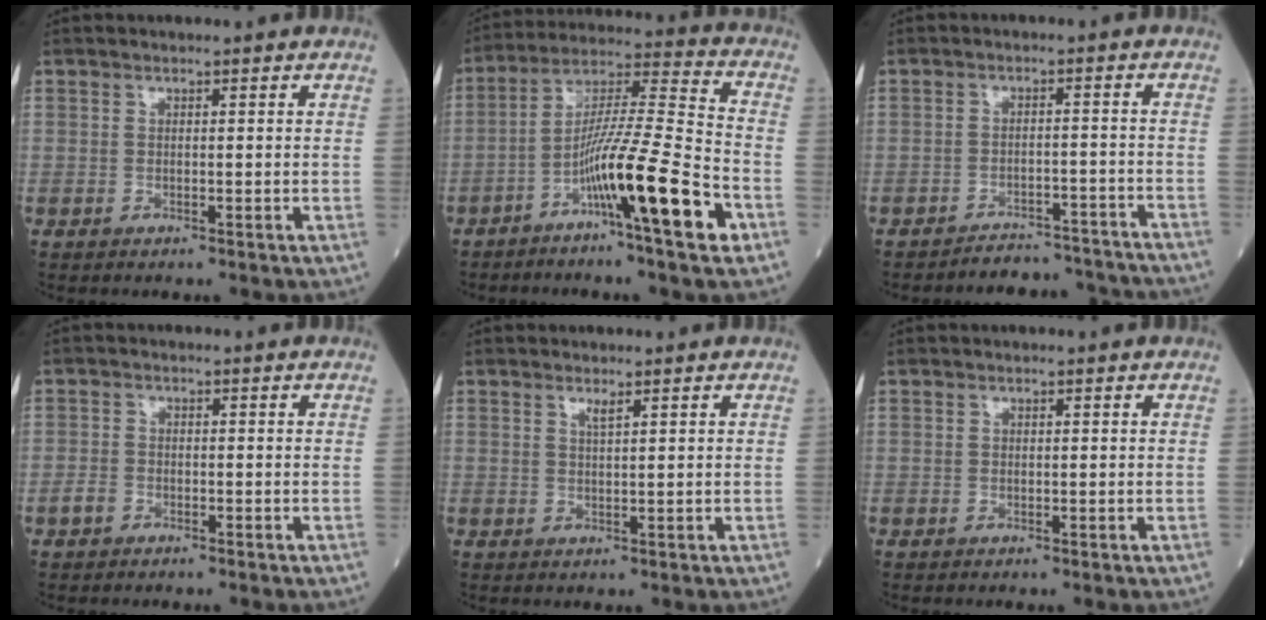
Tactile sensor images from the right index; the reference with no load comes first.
{"total": 15.5, "force": [-7.0, -0.5, 13.9], "torque": [-0.242, -0.007, -0.125]}
{"total": 10.0, "force": [-9.9, 1.5, 0.4], "torque": [0.013, 0.017, -0.117]}
{"total": 1.8, "force": [-1.2, 1.1, 0.9], "torque": [-0.021, 0.003, -0.022]}
{"total": 1.1, "force": [0.8, -0.1, 0.8], "torque": [-0.017, -0.005, 0.015]}
{"total": 0.0}